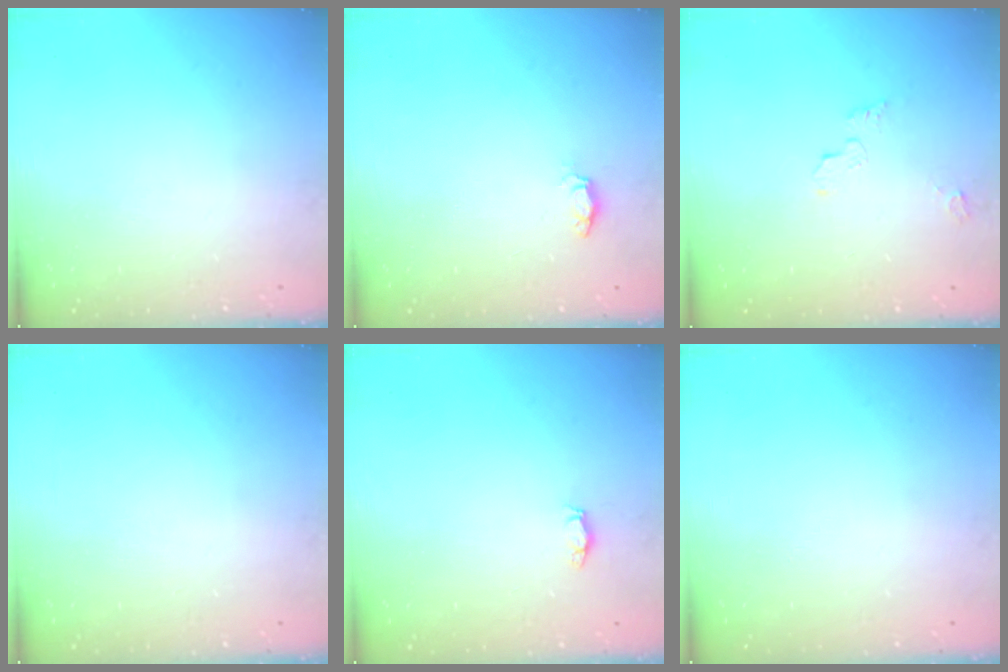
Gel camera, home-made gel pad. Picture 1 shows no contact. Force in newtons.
{"total": 3.5, "press": 3.5, "slide": 0.4}
{"total": 3.6, "press": 3.6, "slide": 0.0}
{"total": 0.0}
{"total": 2.8, "press": 2.8, "slide": 0.4}
{"total": 0.0}